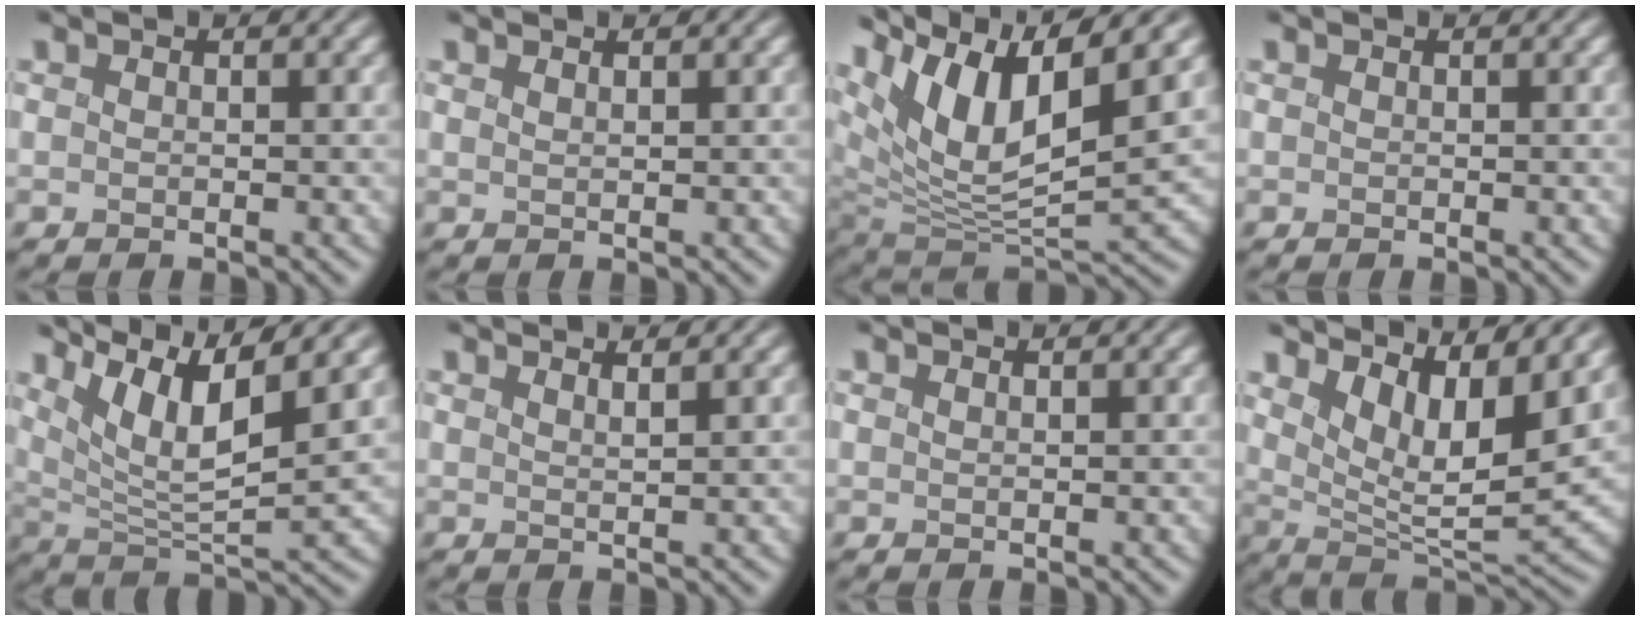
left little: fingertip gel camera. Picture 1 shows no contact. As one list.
[{"total": 0.6, "force": [0.4, 0.1, 0.4], "torque": [-0.004, -0.002, 0.007]}, {"total": 10.2, "force": [6.0, 3.8, 7.4], "torque": [-0.154, 0.006, 0.109]}, {"total": 0.0}, {"total": 9.0, "force": [5.5, 2.2, 6.8], "torque": [-0.145, 0.001, 0.106]}, {"total": 1.1, "force": [0.9, 0.2, 0.6], "torque": [-0.003, -0.003, 0.012]}, {"total": 0.0}, {"total": 7.8, "force": [4.3, 2.3, 6.2], "torque": [-0.123, -0.011, 0.080]}]